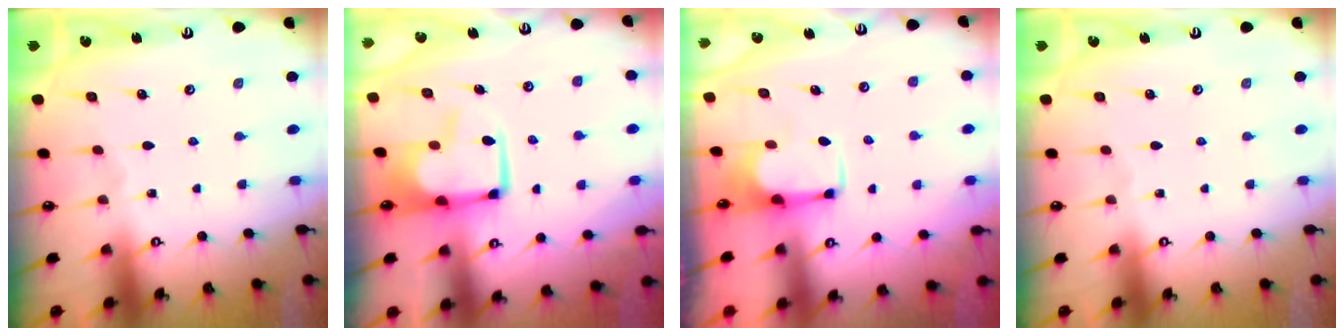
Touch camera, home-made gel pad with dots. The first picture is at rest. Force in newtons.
{"total": 2.6, "press": 2.3, "slide": 1.2}
{"total": 1.7, "press": 1.6, "slide": 0.7}
{"total": 0.0}